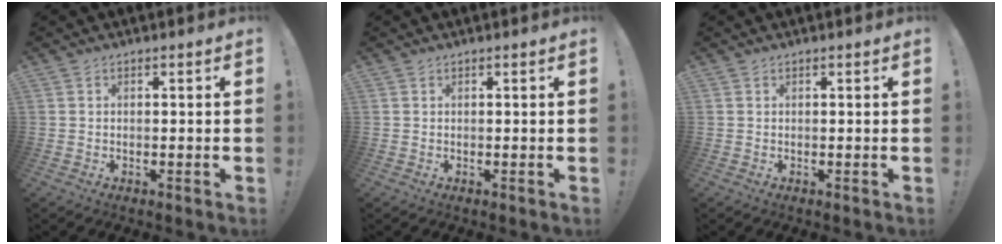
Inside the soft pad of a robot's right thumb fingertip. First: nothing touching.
{"total": 0.0}
{"total": 0.0}